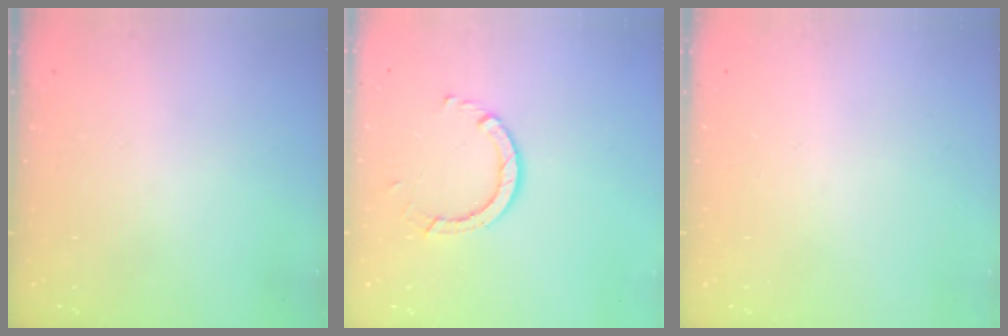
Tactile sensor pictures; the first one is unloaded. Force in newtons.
{"total": 5.1, "press": 5.1, "slide": 0.3}
{"total": 0.0}